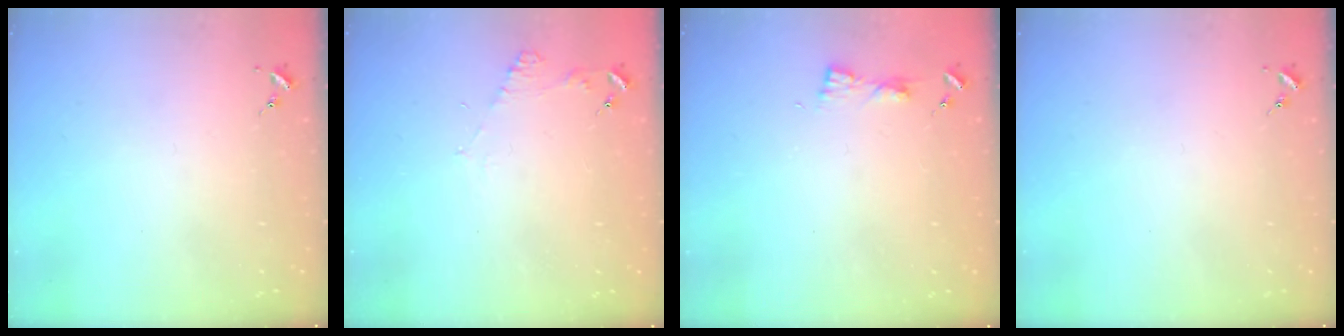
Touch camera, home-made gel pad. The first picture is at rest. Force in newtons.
{"total": 4.9, "press": 4.9, "slide": 0.6}
{"total": 4.0, "press": 3.9, "slide": 0.6}
{"total": 0.0}